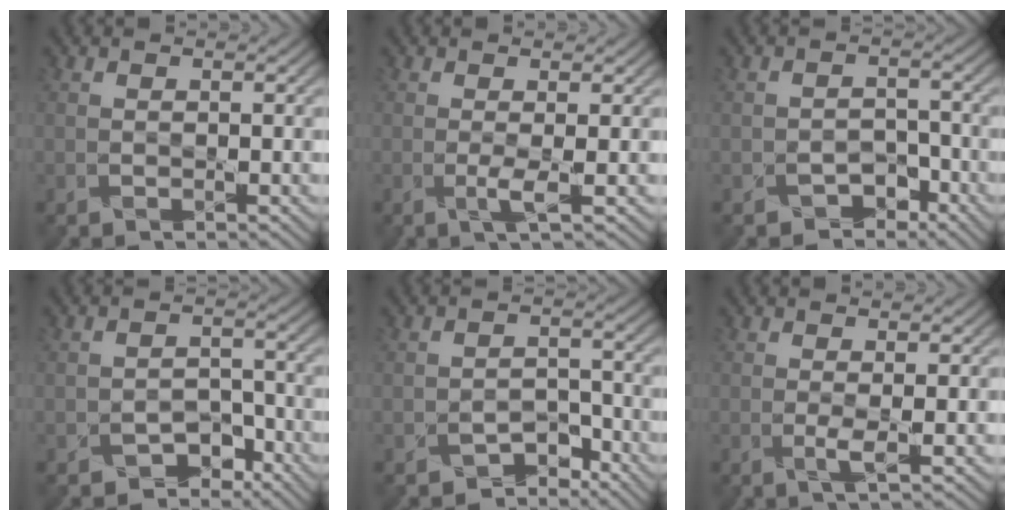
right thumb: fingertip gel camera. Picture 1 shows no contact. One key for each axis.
{"total": 1.6, "fx": -0.1, "fy": -0.3, "fz": 1.6, "tx": -0.034, "ty": 0.002, "tz": -0.008}
{"total": 2.9, "fx": -2.4, "fy": 1.7, "fz": 0.6, "tx": -0.002, "ty": 0.005, "tz": -0.041}
{"total": 3.9, "fx": -3.1, "fy": 2.1, "fz": 1.1, "tx": -0.008, "ty": 0.003, "tz": -0.055}
{"total": 3.5, "fx": -3.0, "fy": 1.6, "fz": 0.8, "tx": -0.003, "ty": 0.004, "tz": -0.052}
{"total": 1.4, "fx": 0.1, "fy": -0.2, "fz": 1.3, "tx": -0.029, "ty": 0.002, "tz": -0.003}